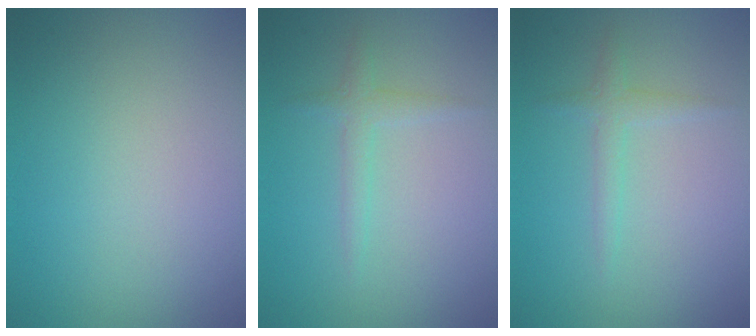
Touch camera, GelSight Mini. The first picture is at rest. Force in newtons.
{"total": 1.5, "press": 1.4, "slide": 0.2}
{"total": 1.5, "press": 1.4, "slide": 0.2}